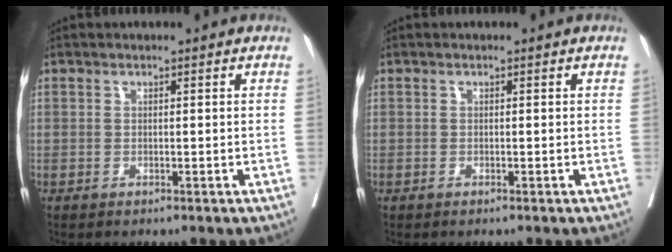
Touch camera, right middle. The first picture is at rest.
{"total": 0.0}